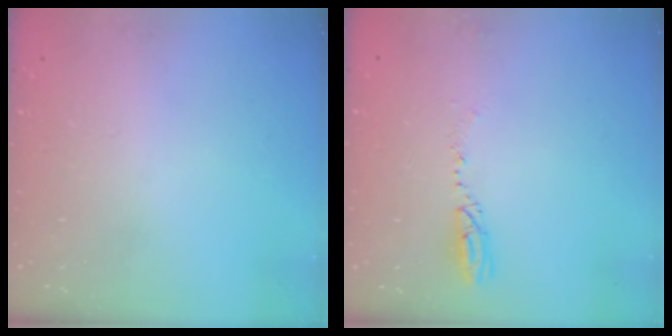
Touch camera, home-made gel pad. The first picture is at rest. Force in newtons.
{"total": 3.6, "press": 3.5, "slide": 0.7}